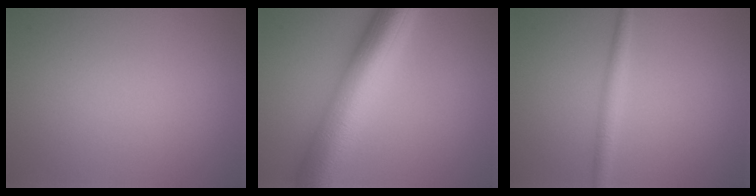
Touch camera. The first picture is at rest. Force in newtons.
{"total": 10.7, "press": 10.7, "slide": 0.1}
{"total": 2.0, "press": 2.0, "slide": 0.0}